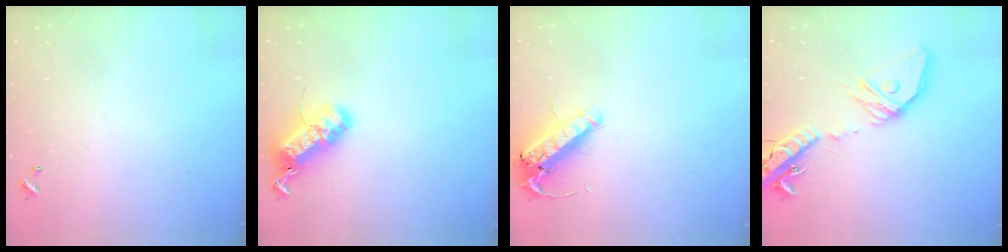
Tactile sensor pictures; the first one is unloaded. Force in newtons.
{"total": 21.0, "press": 21.0, "slide": 0.4}
{"total": 14.7, "press": 14.4, "slide": 2.7}
{"total": 23.1, "press": 22.8, "slide": 3.6}